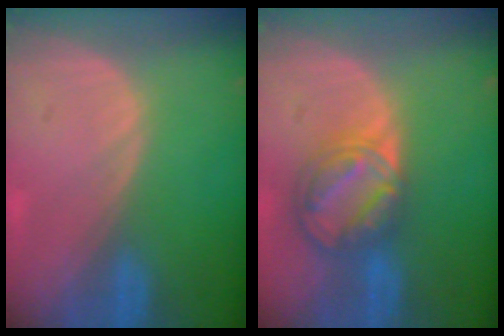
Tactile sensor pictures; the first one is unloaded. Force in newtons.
{"total": 8.5, "press": 7.1, "slide": 4.7}